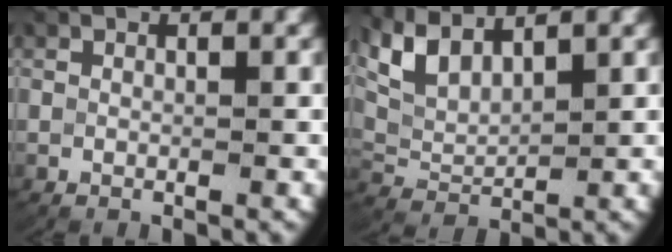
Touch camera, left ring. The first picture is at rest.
{"total": 6.2, "force": [2.7, 4.1, 3.7], "torque": [-0.105, -0.007, 0.054]}